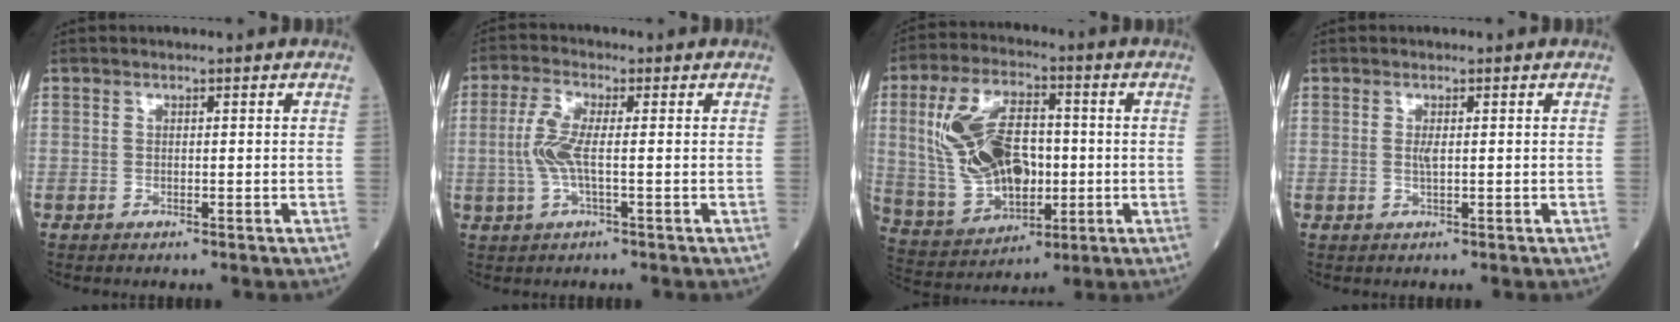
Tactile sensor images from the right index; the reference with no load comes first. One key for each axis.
{"total": 5.0, "fx": -0.3, "fy": 1.0, "fz": 4.9, "tx": -0.125, "ty": 0.002, "tz": -0.010}
{"total": 15.0, "fx": 0.7, "fy": 8.2, "fz": 12.5, "tx": -0.265, "ty": 0.018, "tz": 0.023}
{"total": 0.9, "fx": 0.1, "fy": 0.1, "fz": 0.9, "tx": -0.023, "ty": -0.003, "tz": 0.000}